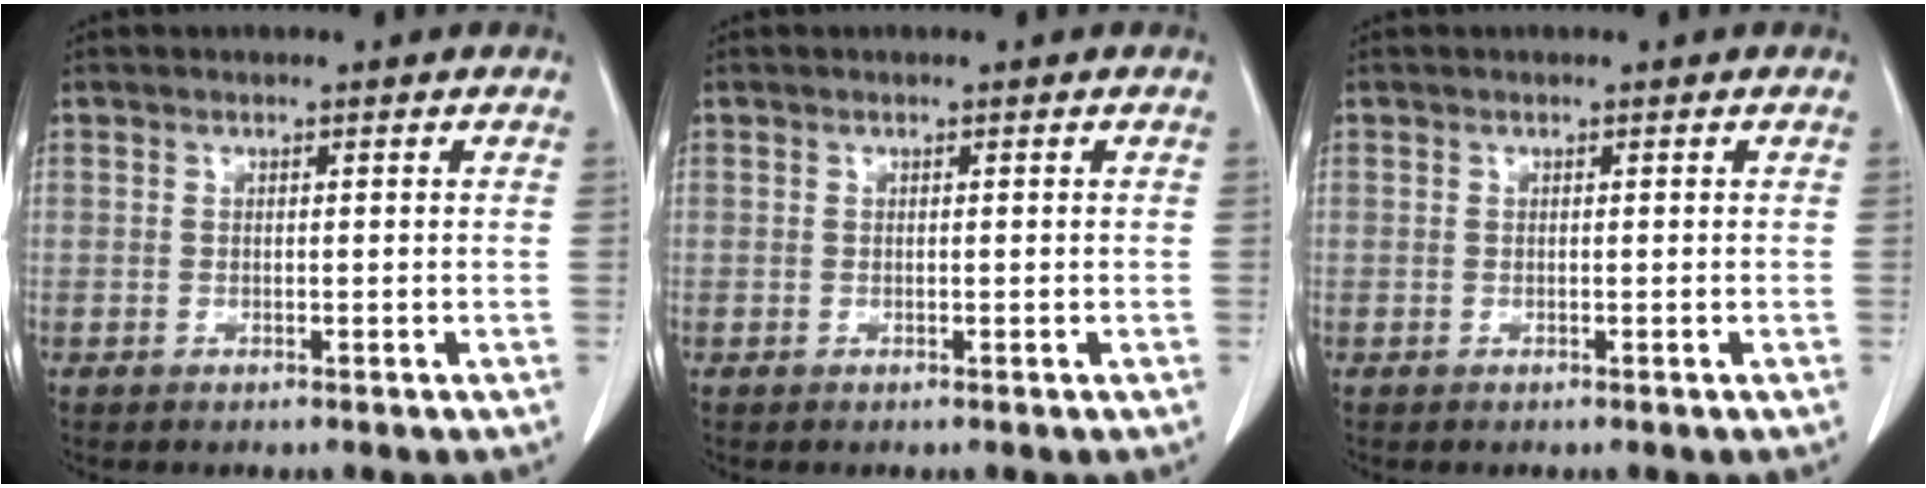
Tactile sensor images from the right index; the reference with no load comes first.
{"total": 0.0}
{"total": 0.0}